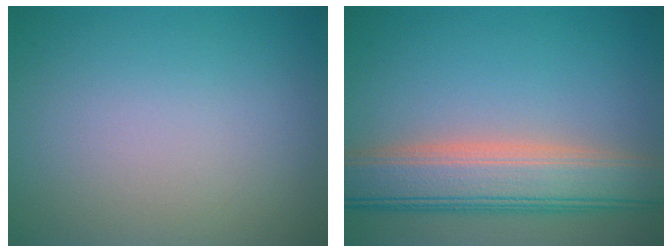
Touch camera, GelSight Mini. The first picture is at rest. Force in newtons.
{"total": 7.7, "press": 7.6, "slide": 0.7}